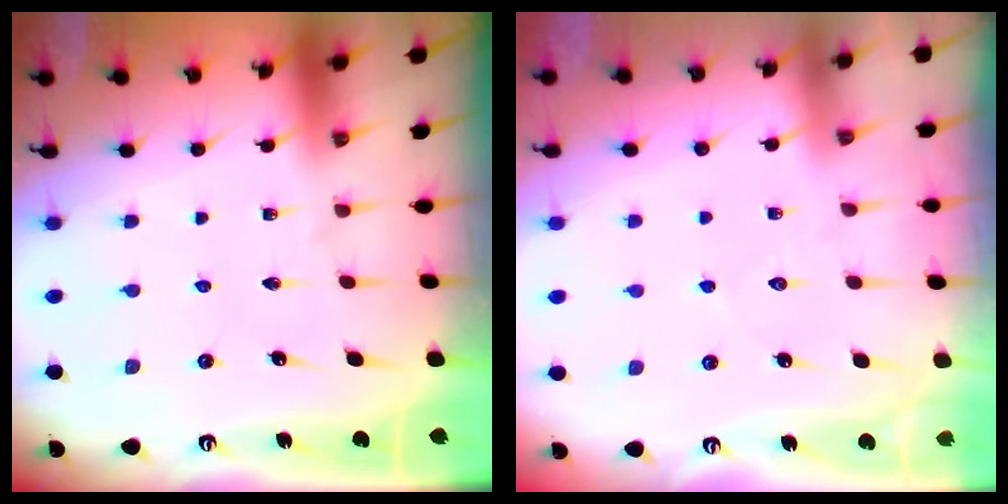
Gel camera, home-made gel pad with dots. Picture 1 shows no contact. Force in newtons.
{"total": 5.3, "press": 5.2, "slide": 0.6}